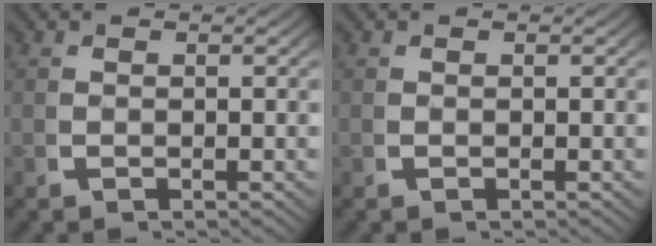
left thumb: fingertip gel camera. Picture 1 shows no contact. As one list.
[{"total": 0.0}]